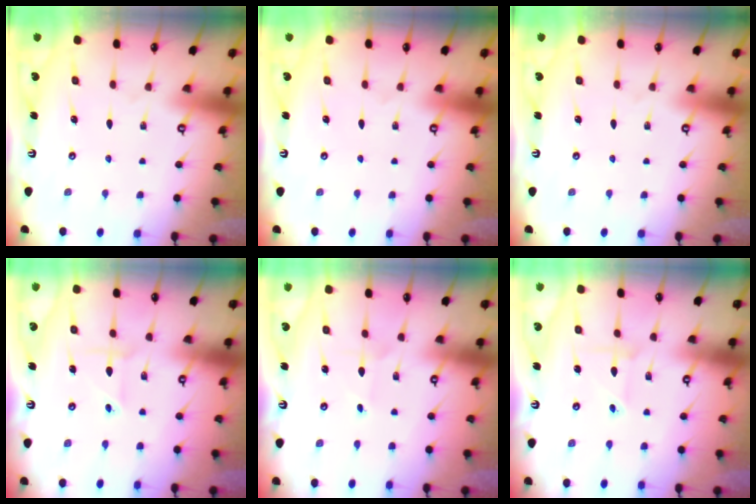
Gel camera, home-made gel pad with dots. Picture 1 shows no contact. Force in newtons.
{"total": 0.0}
{"total": 0.0}
{"total": 2.4, "press": 2.4, "slide": 0.2}
{"total": 1.1, "press": 1.1, "slide": 0.1}
{"total": 2.4, "press": 2.4, "slide": 0.2}